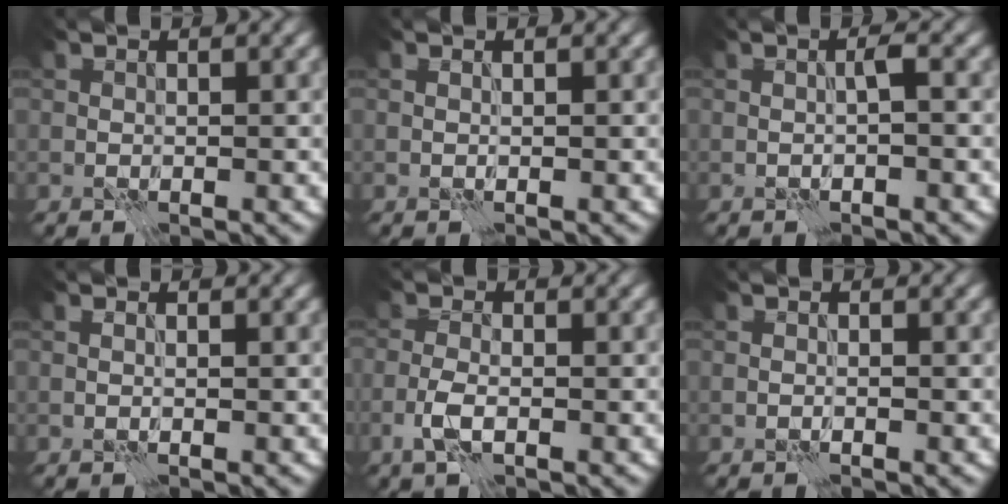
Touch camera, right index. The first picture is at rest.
{"total": 0.7, "force": [0.4, -0.5, 0.0], "torque": [0.002, 0.001, 0.008]}
{"total": 1.2, "force": [0.4, -0.7, 0.9], "torque": [-0.013, 0.006, 0.007]}
{"total": 0.0}
{"total": 2.2, "force": [-1.1, 0.6, 1.8], "torque": [-0.044, 0.000, -0.028]}
{"total": 0.6, "force": [-0.4, -0.3, 0.1], "torque": [-0.002, 0.005, -0.012]}